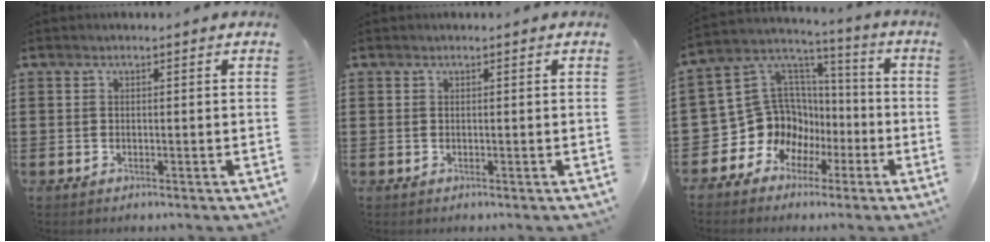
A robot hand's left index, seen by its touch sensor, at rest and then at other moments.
{"total": 0.0}
{"total": 11.8, "force": [-2.8, 11.1, 2.6], "torque": [-0.103, -0.022, -0.035]}